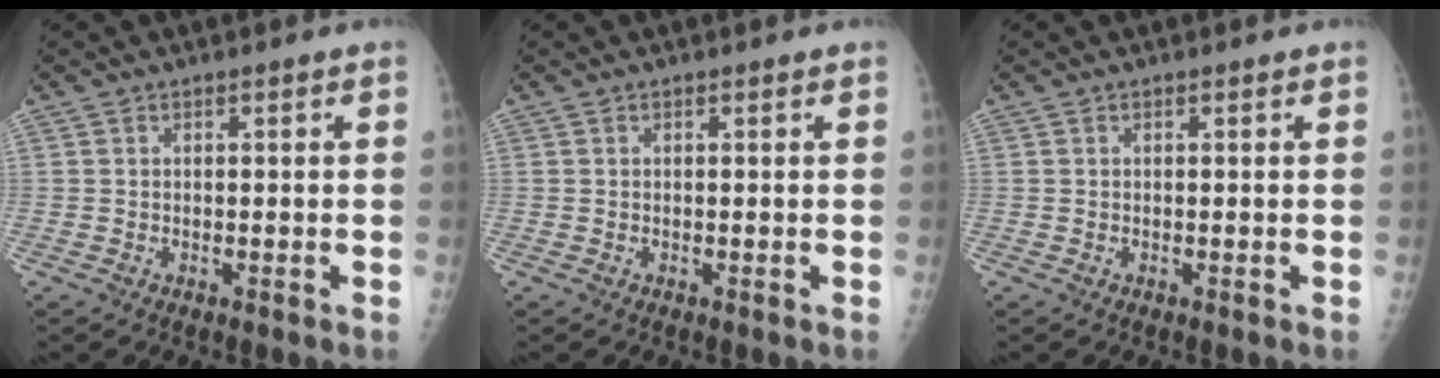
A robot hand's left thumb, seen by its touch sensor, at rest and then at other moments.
{"total": 0.0}
{"total": 0.0}